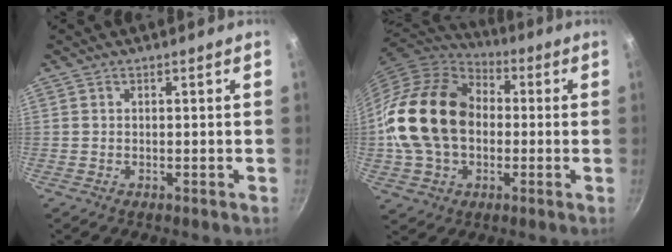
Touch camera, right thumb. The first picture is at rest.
{"total": 20.2, "force": [0.0, 15.0, 13.4], "torque": [-0.225, 0.031, -0.004]}